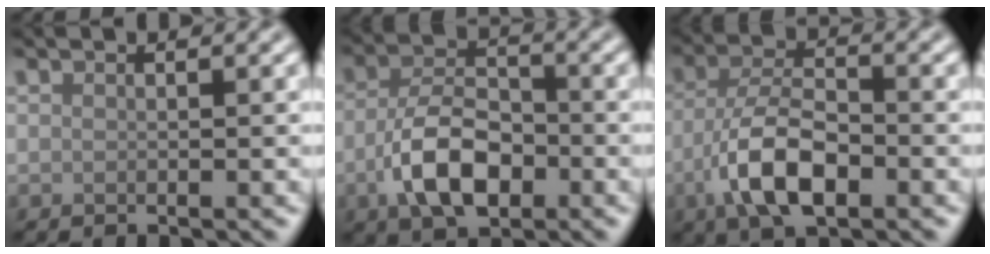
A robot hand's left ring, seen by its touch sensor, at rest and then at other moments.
{"total": 6.4, "force": [-2.5, 3.5, 4.8], "torque": [-0.089, 0.000, -0.052]}
{"total": 6.6, "force": [-2.9, 2.9, 5.2], "torque": [-0.100, 0.003, -0.061]}